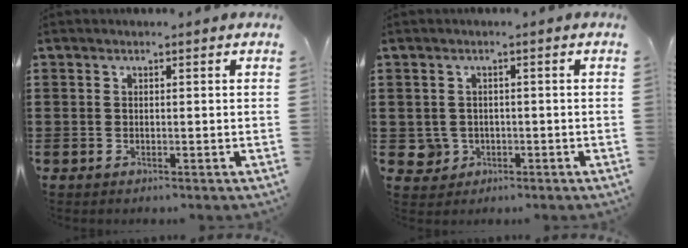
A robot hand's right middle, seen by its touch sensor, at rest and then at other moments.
{"total": 2.2, "force": [-0.3, 2.2, 0.3], "torque": [-0.017, 0.005, -0.010]}